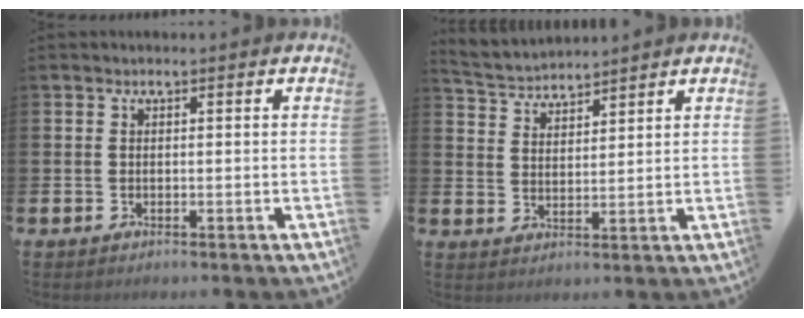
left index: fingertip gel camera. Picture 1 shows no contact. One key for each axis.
{"total": 3.6, "fx": 3.6, "fy": 0.5, "fz": -0.2, "tx": -0.010, "ty": -0.022, "tz": 0.063}